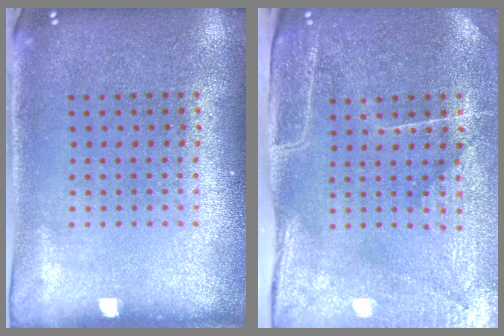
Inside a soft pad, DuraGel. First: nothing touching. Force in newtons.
{"total": 4.5, "press": 3.8, "slide": 2.4}